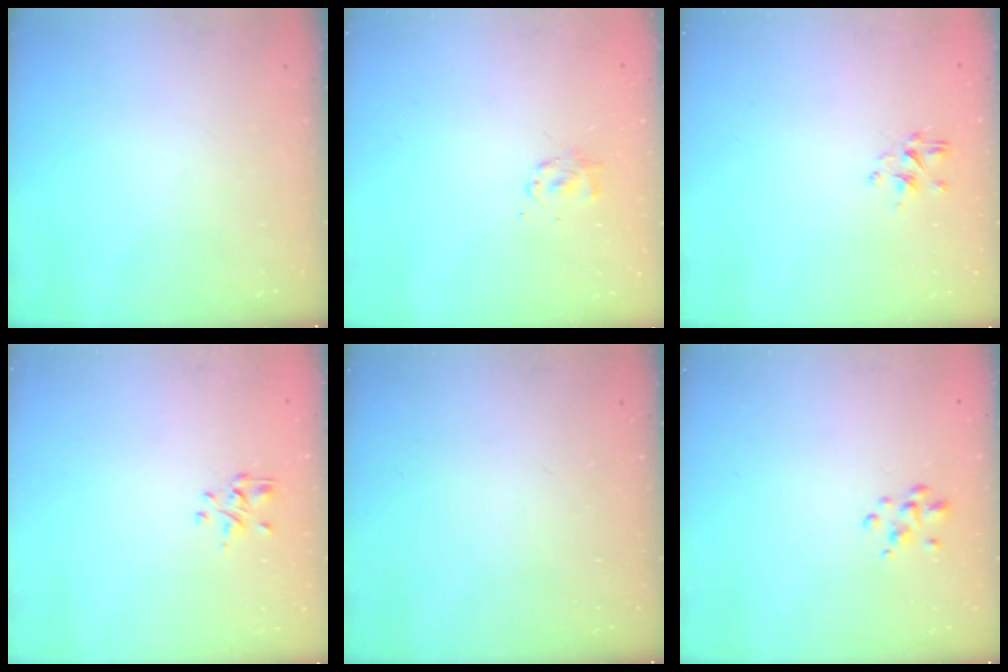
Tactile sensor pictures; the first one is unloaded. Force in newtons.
{"total": 2.8, "press": 2.7, "slide": 0.8}
{"total": 1.8, "press": 1.7, "slide": 0.7}
{"total": 1.2, "press": 1.0, "slide": 0.6}
{"total": 0.0}
{"total": 2.5, "press": 2.5, "slide": 0.4}